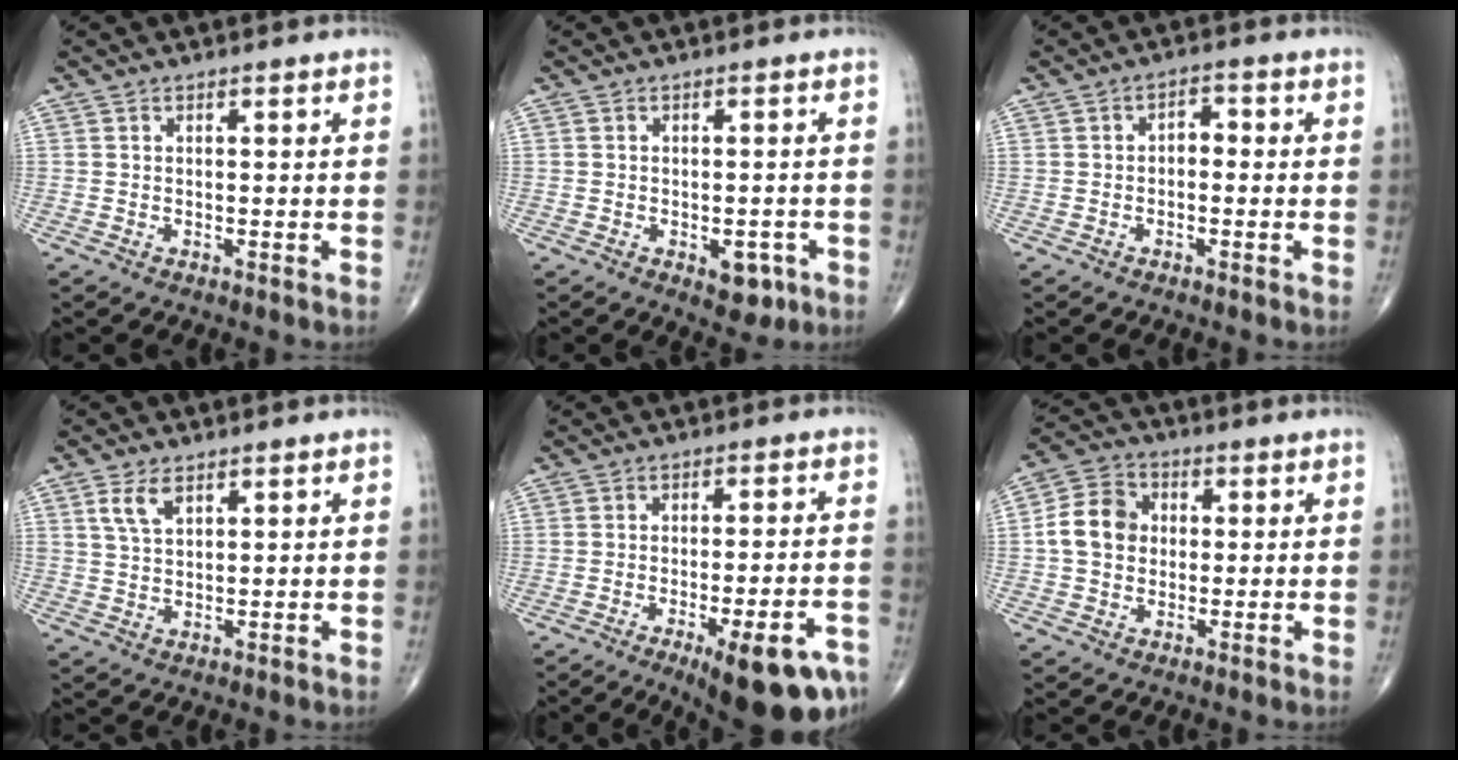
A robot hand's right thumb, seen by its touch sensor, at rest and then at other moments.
{"total": 4.6, "force": [-2.0, 2.6, 3.2], "torque": [-0.018, 0.008, -0.020]}
{"total": 2.7, "force": [-0.3, 1.7, 2.0], "torque": [-0.017, 0.013, -0.013]}
{"total": 4.3, "force": [2.2, 2.2, 3.0], "torque": [-0.055, -0.005, 0.047]}
{"total": 15.8, "force": [-8.9, 4.2, 12.4], "torque": [-0.113, 0.040, -0.117]}
{"total": 8.8, "force": [0.2, 7.3, 5.0], "torque": [-0.077, 0.020, -0.006]}